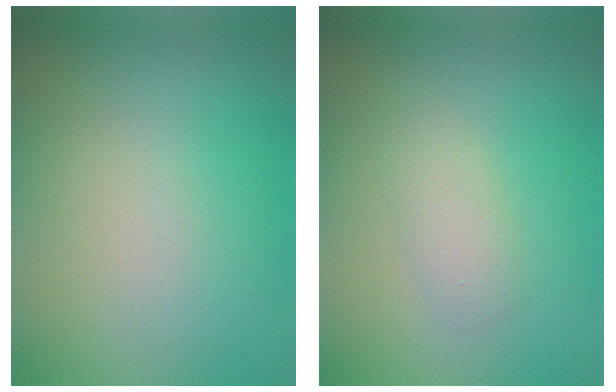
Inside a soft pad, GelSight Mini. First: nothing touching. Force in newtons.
{"total": 2.4, "press": 2.4, "slide": 0.2}